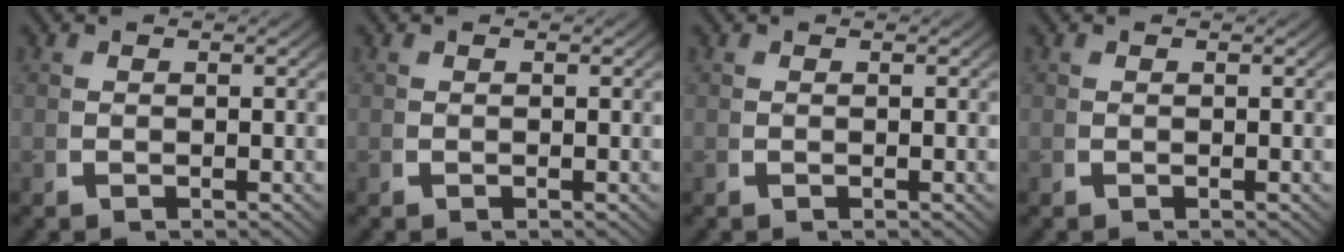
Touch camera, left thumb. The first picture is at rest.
{"total": 0.0}
{"total": 0.0}
{"total": 0.0}